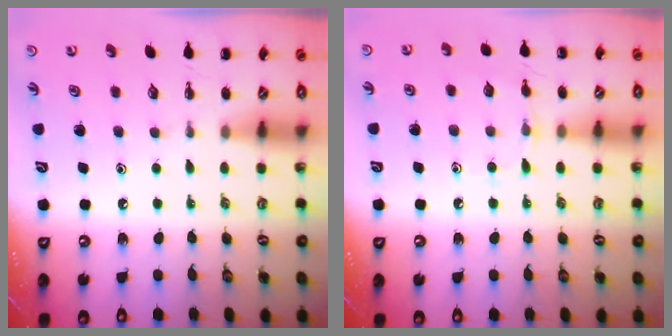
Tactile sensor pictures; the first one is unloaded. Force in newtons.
{"total": 6.9, "press": 6.6, "slide": 1.8}